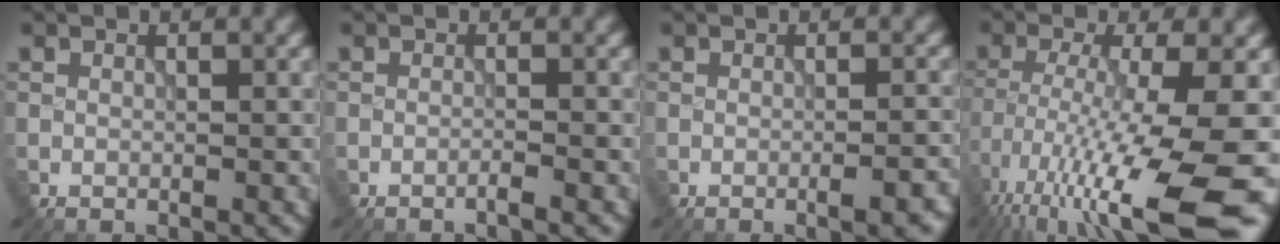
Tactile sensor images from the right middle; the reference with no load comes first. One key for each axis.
{"total": 0.9, "fx": -0.6, "fy": 0.1, "fz": 0.7, "tx": -0.008, "ty": 0.003, "tz": -0.017}
{"total": 2.8, "fx": -1.1, "fy": 0.8, "fz": 2.5, "tx": -0.030, "ty": 0.002, "tz": -0.016}
{"total": 14.9, "fx": -7.2, "fy": 3.1, "fz": 12.7, "tx": -0.242, "ty": -0.024, "tz": -0.114}